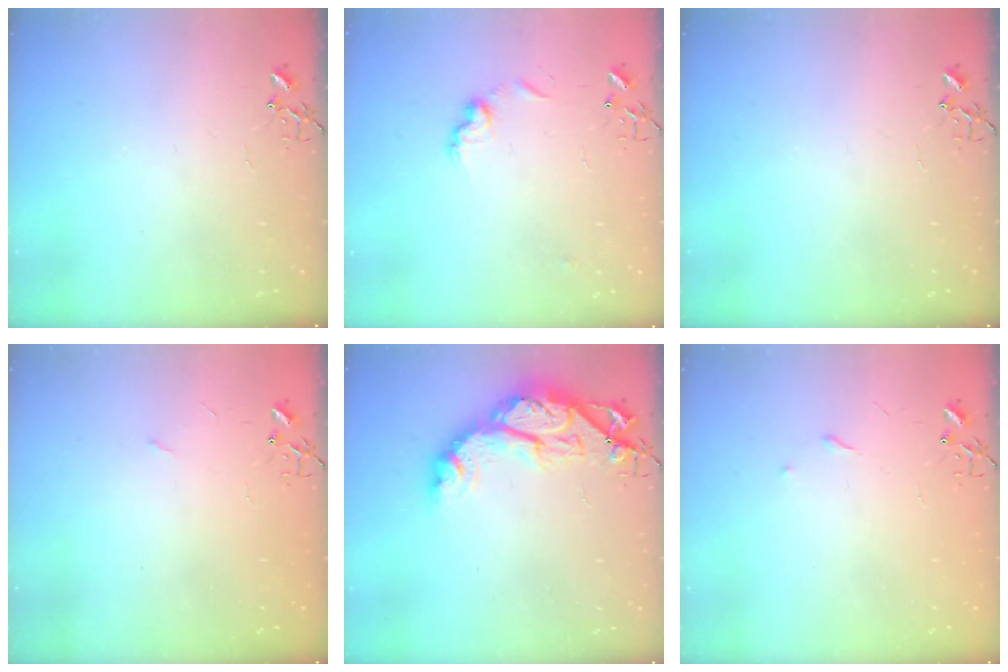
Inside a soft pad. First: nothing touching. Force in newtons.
{"total": 8.4, "press": 8.4, "slide": 0.4}
{"total": 0.0}
{"total": 2.6, "press": 2.6, "slide": 0.4}
{"total": 17.0, "press": 16.9, "slide": 1.5}
{"total": 3.7, "press": 3.6, "slide": 0.4}